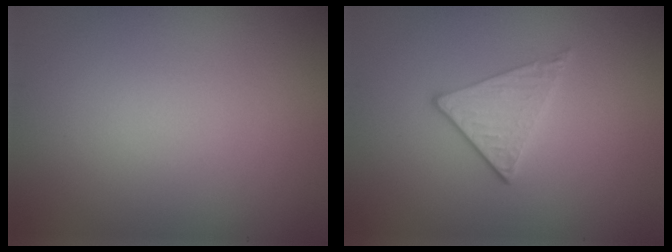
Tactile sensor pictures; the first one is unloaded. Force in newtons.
{"total": 2.0, "press": 1.7, "slide": 1.0}